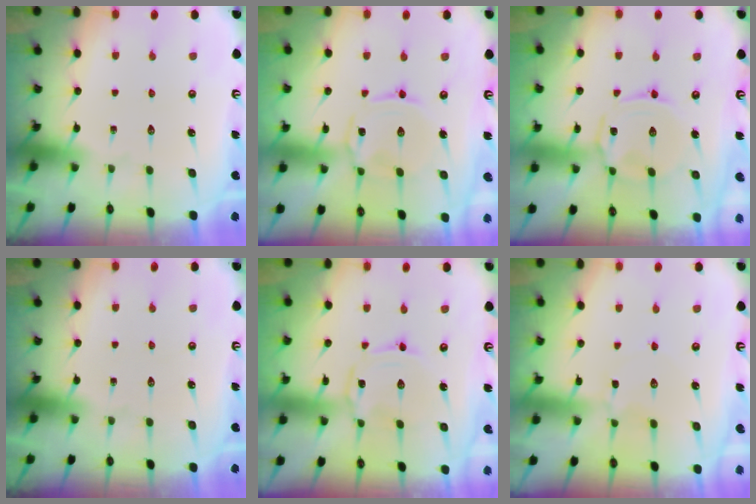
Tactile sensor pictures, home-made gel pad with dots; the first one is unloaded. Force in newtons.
{"total": 2.1, "press": 2.0, "slide": 0.6}
{"total": 3.8, "press": 3.8, "slide": 0.5}
{"total": 0.0}
{"total": 1.4, "press": 1.4, "slide": 0.1}
{"total": 2.2, "press": 2.1, "slide": 0.3}